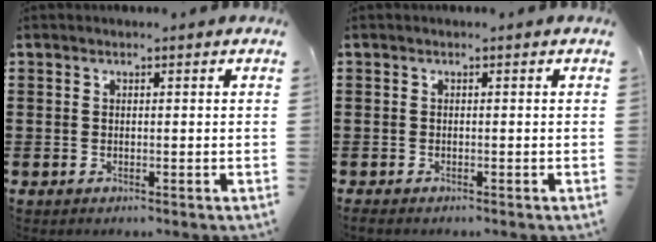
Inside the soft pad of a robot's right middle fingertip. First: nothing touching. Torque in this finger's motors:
{"motor_torque": [0.36, -0.07, 0.17, 0.04]}